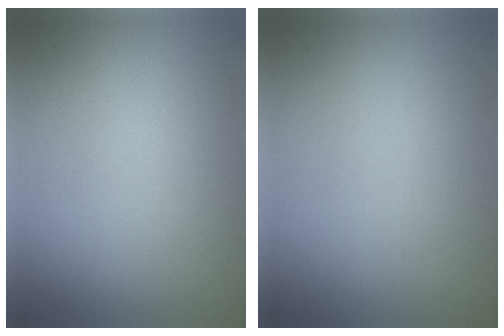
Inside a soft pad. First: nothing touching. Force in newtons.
{"total": 0.0}